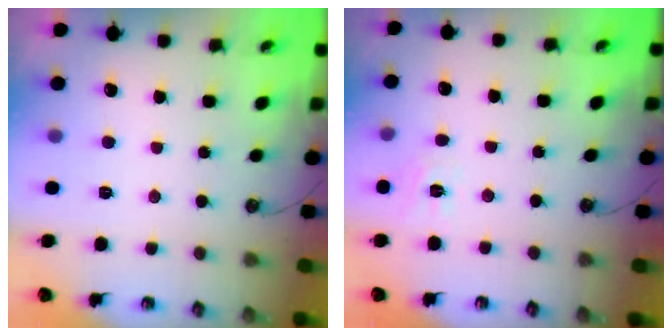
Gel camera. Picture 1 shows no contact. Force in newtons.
{"total": 5.8, "press": 5.8, "slide": 0.5}